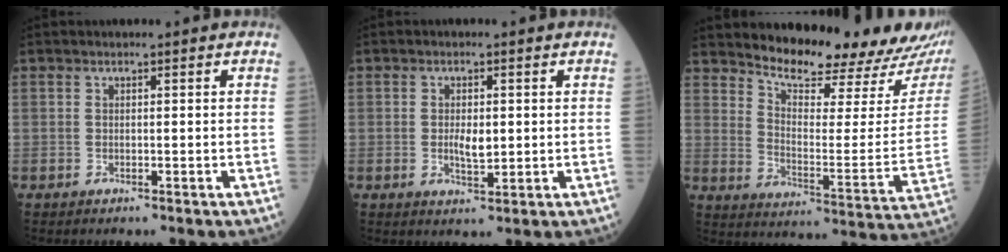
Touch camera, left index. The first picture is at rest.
{"total": 3.0, "force": [0.0, 1.2, 2.7], "torque": [-0.044, -0.004, 0.003]}
{"total": 20.0, "force": [18.6, 3.0, 6.8], "torque": [-0.085, -0.081, 0.241]}